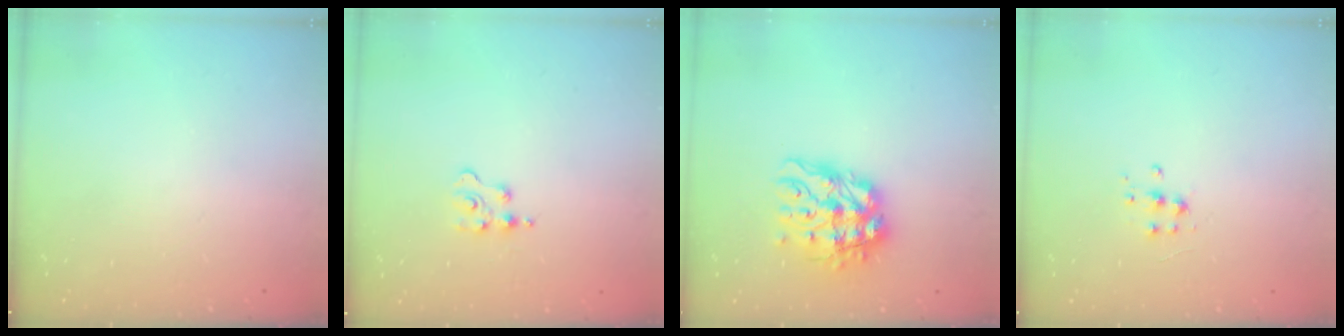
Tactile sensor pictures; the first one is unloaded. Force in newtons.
{"total": 2.5, "press": 2.5, "slide": 0.4}
{"total": 12.8, "press": 12.8, "slide": 1.4}
{"total": 4.6, "press": 4.6, "slide": 0.5}